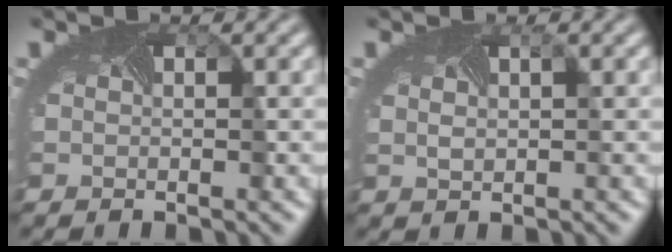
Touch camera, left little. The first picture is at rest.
{"total": 1.1, "force": [0.5, 0.6, 0.8], "torque": [-0.022, 0.006, 0.015]}